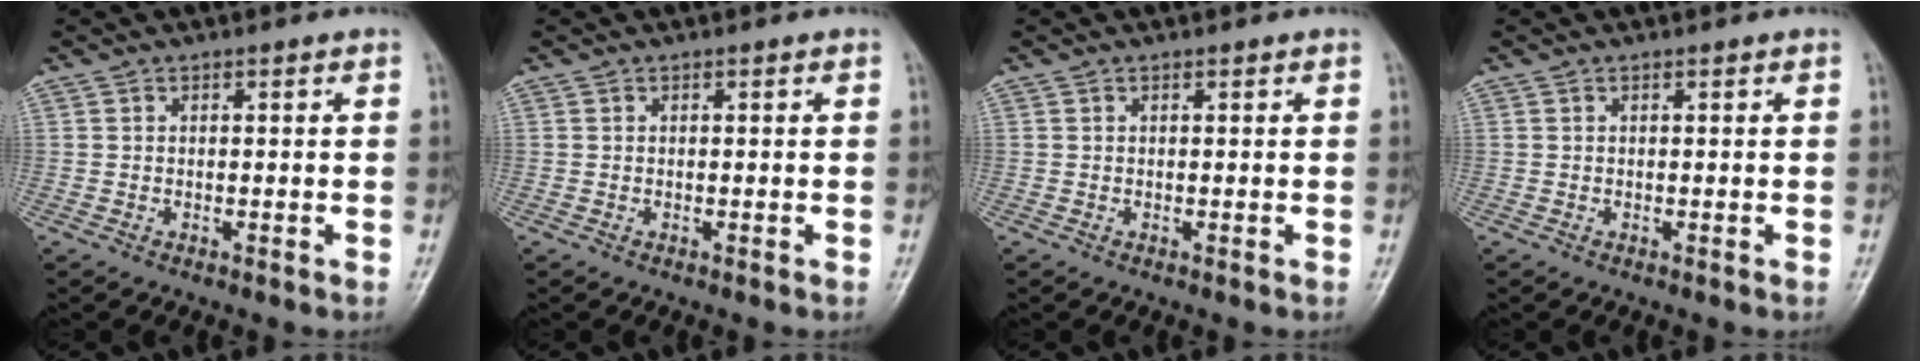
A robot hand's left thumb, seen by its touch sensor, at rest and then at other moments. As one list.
[{"total": 0.0}, {"total": 0.0}, {"total": 0.0}]